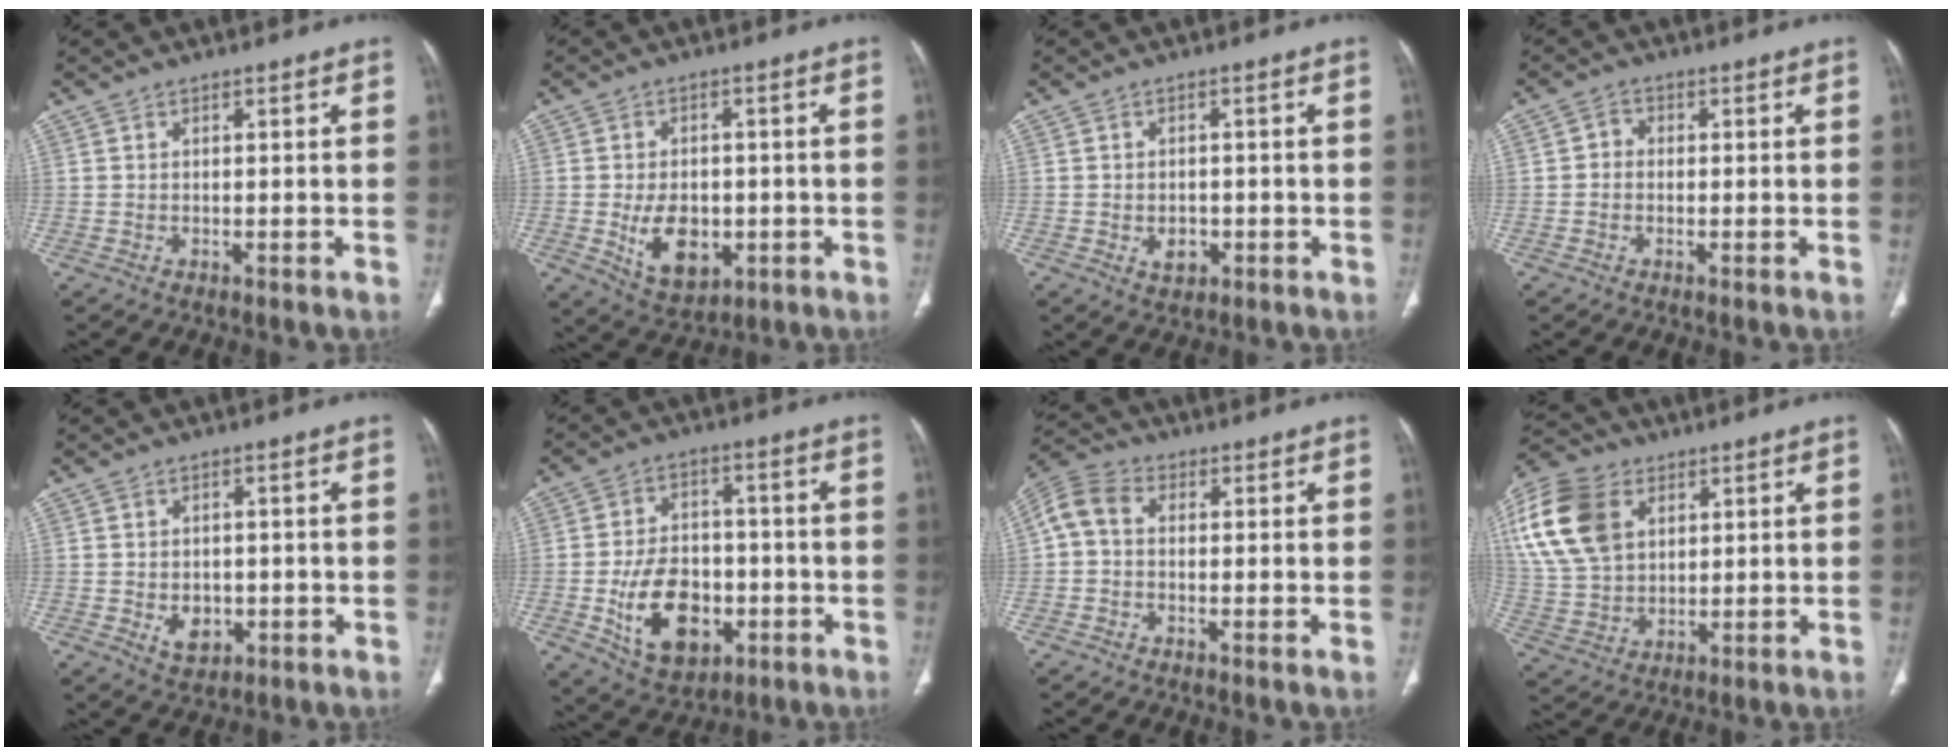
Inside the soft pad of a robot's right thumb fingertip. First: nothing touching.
{"total": 9.4, "force": [-1.9, 6.3, 6.8], "torque": [-0.088, -0.002, -0.015]}
{"total": 3.4, "force": [-1.0, 2.5, 2.1], "torque": [-0.021, 0.005, -0.008]}
{"total": 2.1, "force": [-0.4, 1.8, 0.9], "torque": [-0.003, 0.006, -0.014]}
{"total": 4.7, "force": [-1.1, 3.5, 2.9], "torque": [-0.029, 0.003, -0.006]}
{"total": 14.3, "force": [-3.9, 9.7, 9.8], "torque": [-0.135, 0.017, -0.053]}
{"total": 6.3, "force": [0.2, 4.4, 4.5], "torque": [-0.088, 0.018, -0.011]}
{"total": 17.7, "force": [6.1, 12.3, 11.1], "torque": [-0.226, -0.002, 0.120]}